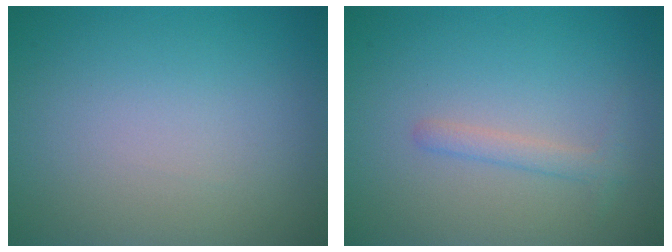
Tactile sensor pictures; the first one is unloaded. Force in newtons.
{"total": 1.4, "press": 1.4, "slide": 0.0}